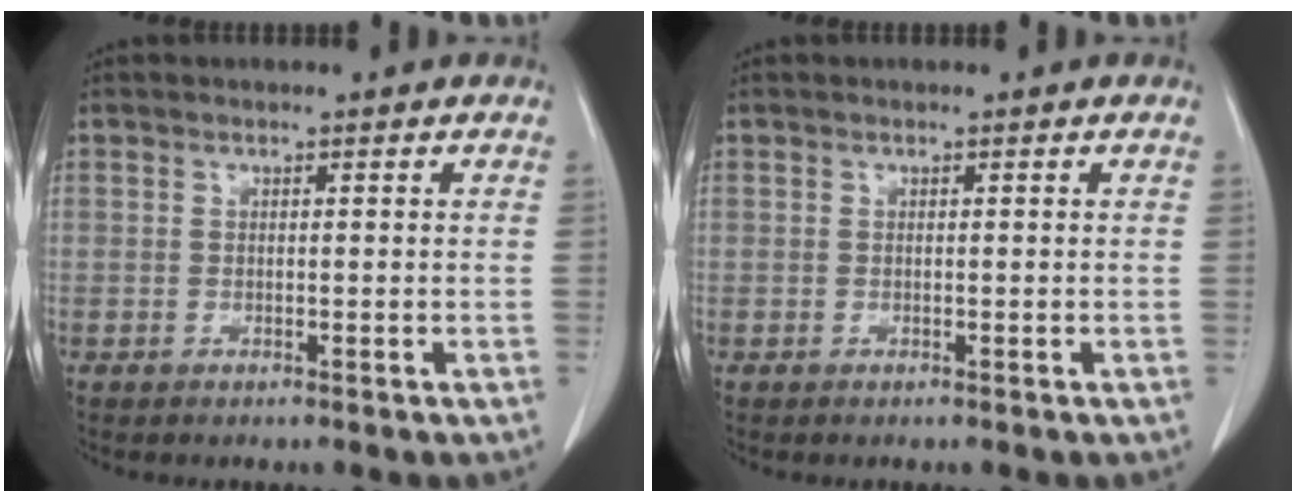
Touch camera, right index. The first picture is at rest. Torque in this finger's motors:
{"motor_torque": [0.00, 0.00, 0.00, 0.00]}